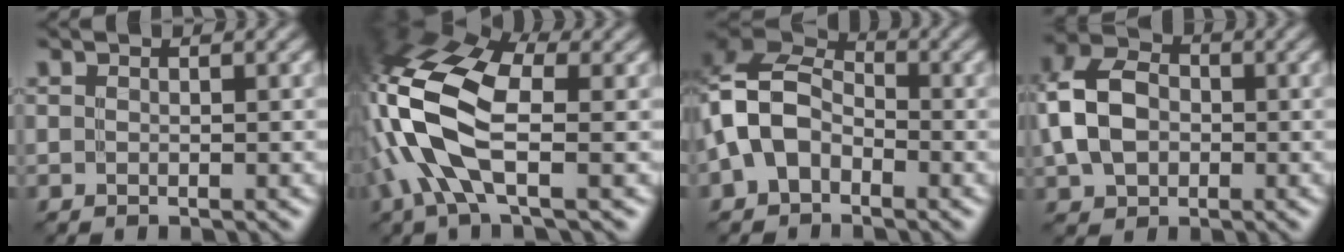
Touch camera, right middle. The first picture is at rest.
{"total": 12.5, "force": [-1.0, 5.7, 11.1], "torque": [-0.265, 0.016, -0.037]}
{"total": 7.4, "force": [-2.1, 5.4, 4.7], "torque": [-0.097, 0.009, -0.055]}
{"total": 7.3, "force": [-0.4, 5.4, 4.9], "torque": [-0.117, 0.013, -0.022]}